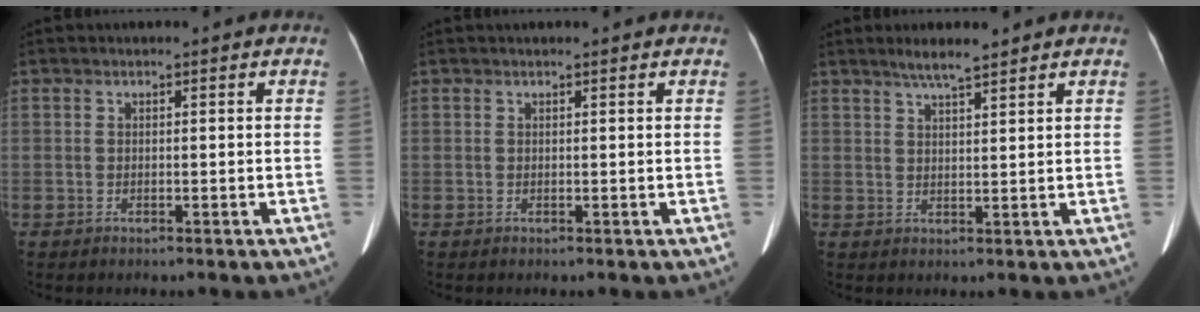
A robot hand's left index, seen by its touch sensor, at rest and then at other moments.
{"total": 2.1, "force": [1.9, 0.2, 0.9], "torque": [-0.010, 0.024, 0.024]}
{"total": 4.1, "force": [3.4, 0.2, 2.4], "torque": [-0.048, 0.008, 0.061]}